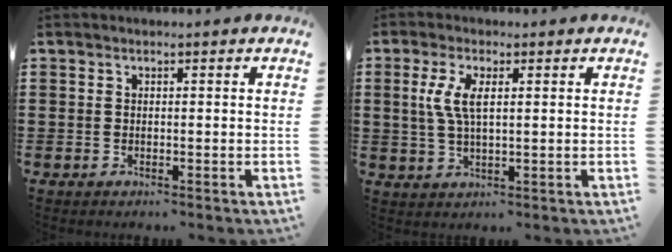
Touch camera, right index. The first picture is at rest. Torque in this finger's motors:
{"motor_torque": [0.57, -0.38, 0.36, 0.12]}